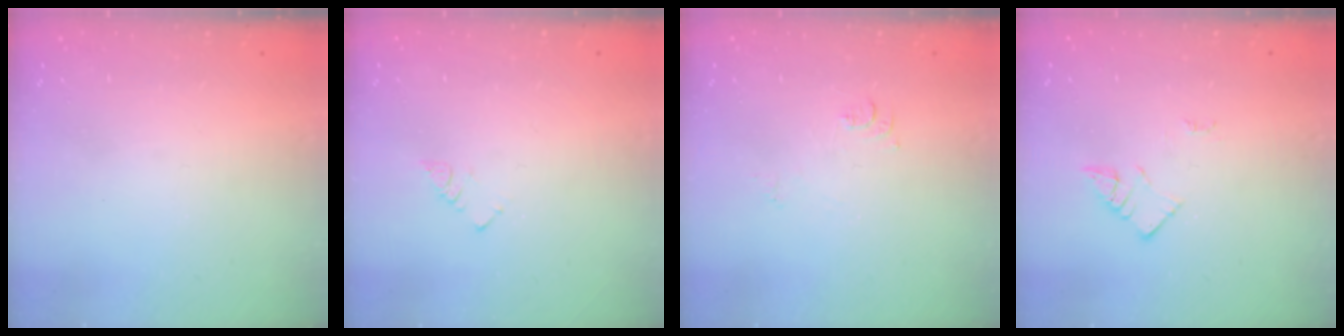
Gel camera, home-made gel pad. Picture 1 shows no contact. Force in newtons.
{"total": 3.0, "press": 2.9, "slide": 0.4}
{"total": 6.0, "press": 5.9, "slide": 0.7}
{"total": 3.2, "press": 3.2, "slide": 0.4}